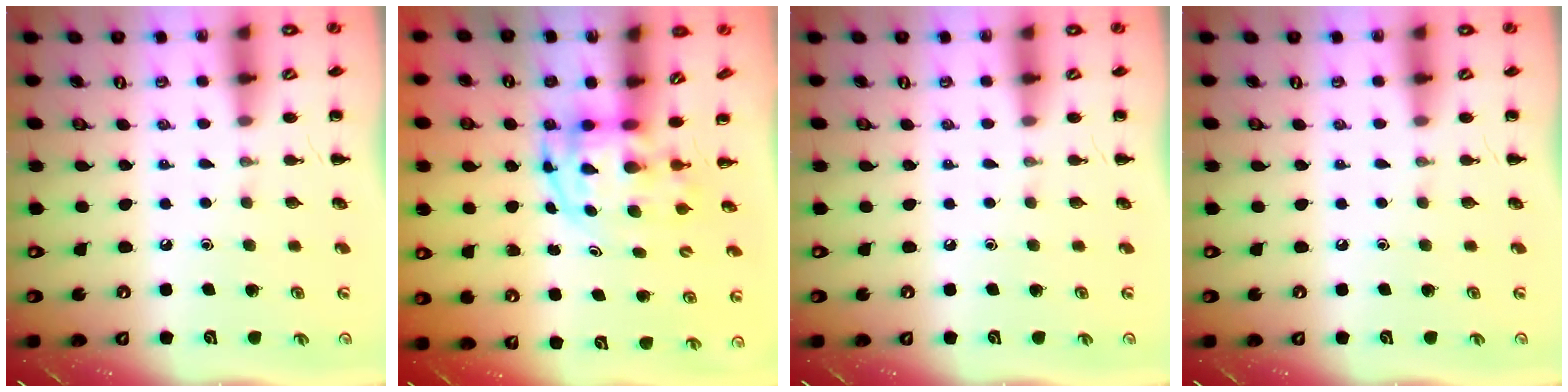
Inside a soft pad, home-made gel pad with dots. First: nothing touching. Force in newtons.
{"total": 3.8, "press": 3.8, "slide": 0.7}
{"total": 0.0}
{"total": 0.0}